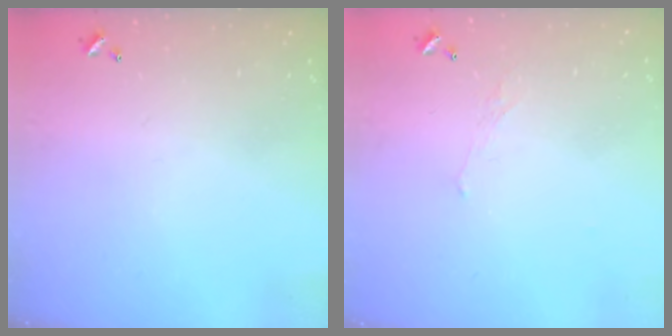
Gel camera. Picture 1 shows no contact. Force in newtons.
{"total": 0.6, "press": 0.2, "slide": 0.6}